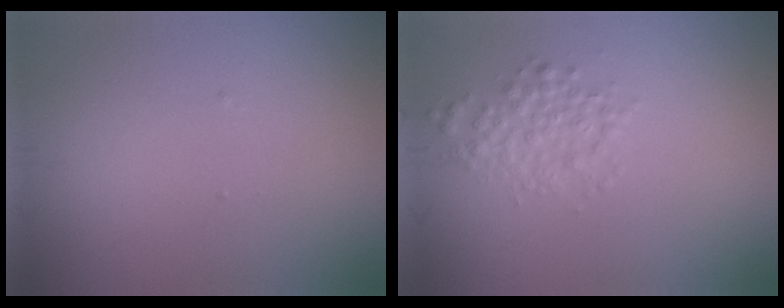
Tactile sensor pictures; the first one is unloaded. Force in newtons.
{"total": 2.4, "press": 2.4, "slide": 0.1}